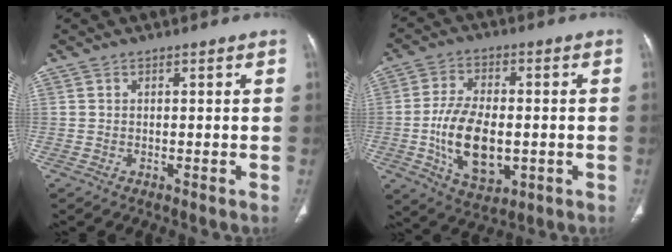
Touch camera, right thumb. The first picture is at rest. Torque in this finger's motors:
{"motor_torque": [0.86, 0.00, 1.50, -1.28, 0.15]}